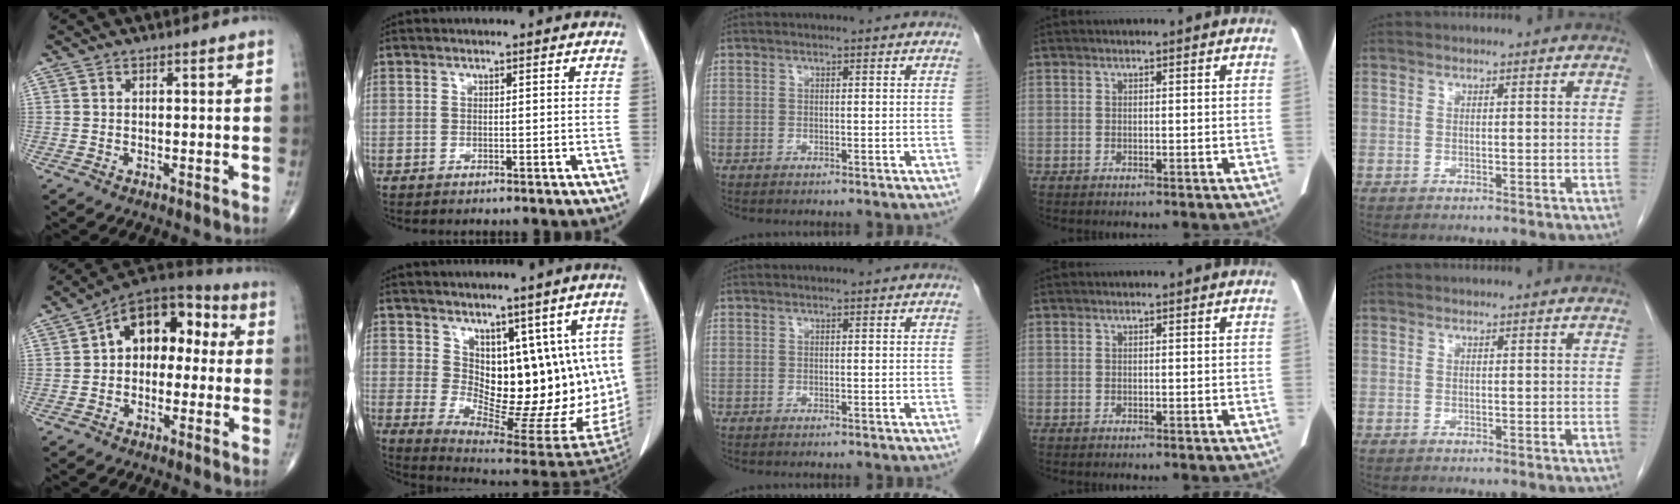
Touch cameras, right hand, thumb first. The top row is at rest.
{"thumb": {"total": 13.7, "force": [1.7, 9.2, 10.0], "torque": [-0.095, 0.046, 0.008]}, "index": {"total": 14.6, "force": [4.5, 7.4, 11.8], "torque": [-0.146, -0.012, 0.087]}}